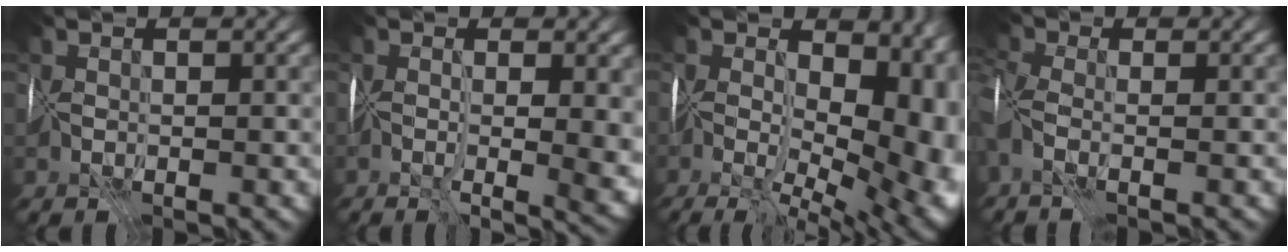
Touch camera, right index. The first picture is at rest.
{"total": 9.3, "force": [-0.4, 4.1, 8.3], "torque": [-0.102, -0.013, 0.021]}
{"total": 16.9, "force": [-1.6, 9.7, 13.7], "torque": [-0.151, -0.016, 0.006]}
{"total": 3.2, "force": [-1.2, 1.4, 2.6], "torque": [-0.066, 0.008, -0.021]}